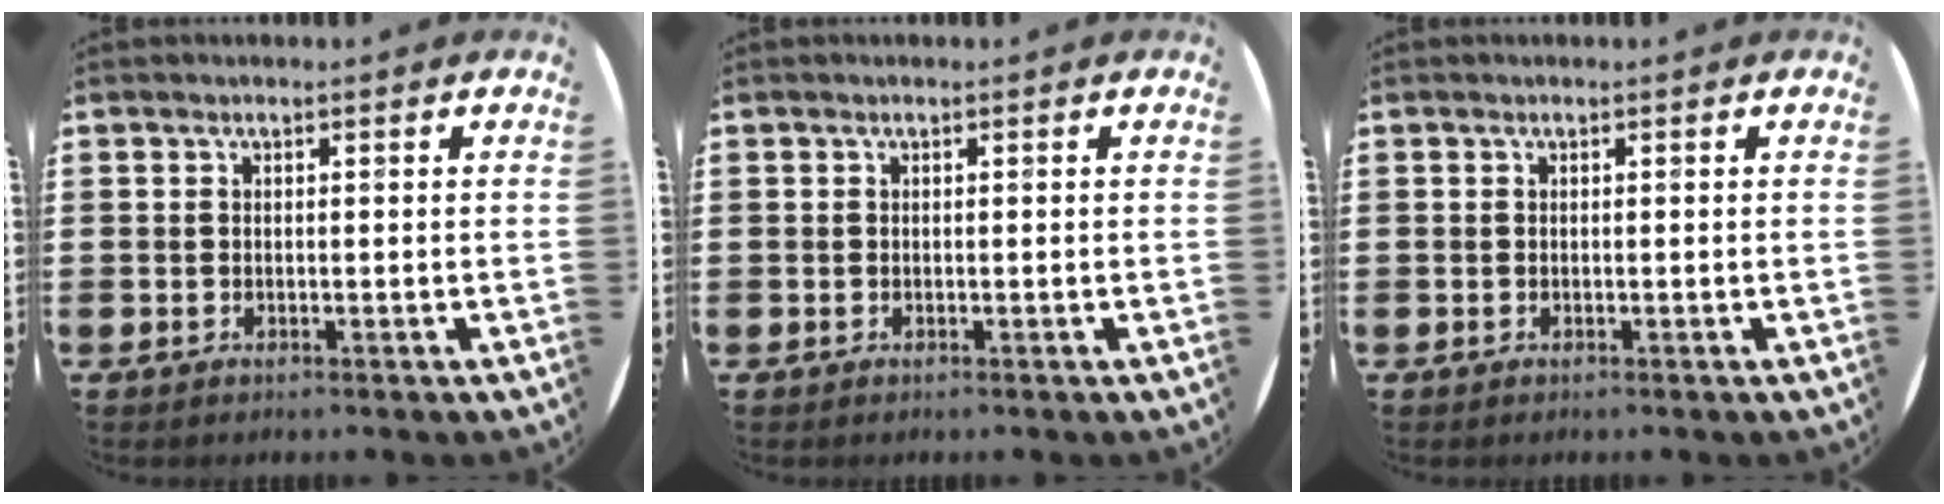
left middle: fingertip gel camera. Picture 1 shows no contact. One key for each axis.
{"total": 0.0}
{"total": 0.0}